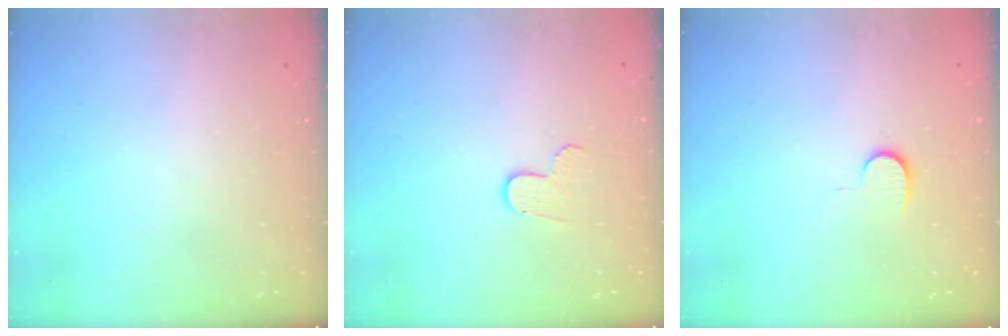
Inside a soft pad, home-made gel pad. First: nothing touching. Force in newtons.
{"total": 5.6, "press": 5.6, "slide": 0.5}
{"total": 6.6, "press": 6.6, "slide": 0.7}